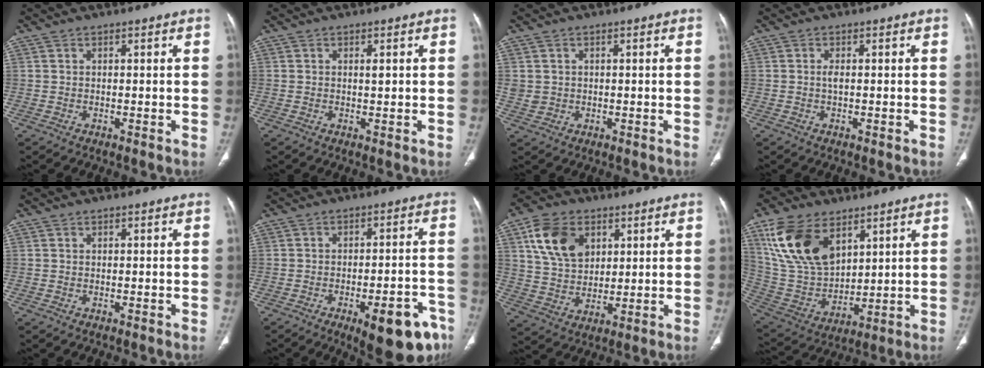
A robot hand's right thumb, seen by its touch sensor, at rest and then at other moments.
{"total": 1.0, "force": [0.2, 0.3, 0.9], "torque": [-0.015, -0.001, 0.002]}
{"total": 2.1, "force": [0.4, 1.9, 0.8], "torque": [-0.009, -0.002, 0.014]}
{"total": 1.1, "force": [-0.1, 0.4, 1.0], "torque": [-0.022, 0.000, -0.004]}
{"total": 0.0}
{"total": 14.1, "force": [-7.6, 5.0, 10.8], "torque": [-0.092, 0.042, -0.091]}
{"total": 12.4, "force": [5.0, 8.7, 7.4], "torque": [-0.110, -0.011, 0.097]}
{"total": 17.9, "force": [8.8, 10.5, 11.6], "torque": [-0.200, -0.031, 0.184]}